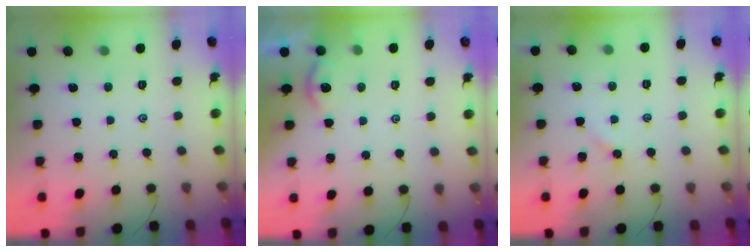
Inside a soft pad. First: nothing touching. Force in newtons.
{"total": 2.6, "press": 2.6, "slide": 0.3}
{"total": 2.2, "press": 2.2, "slide": 0.4}